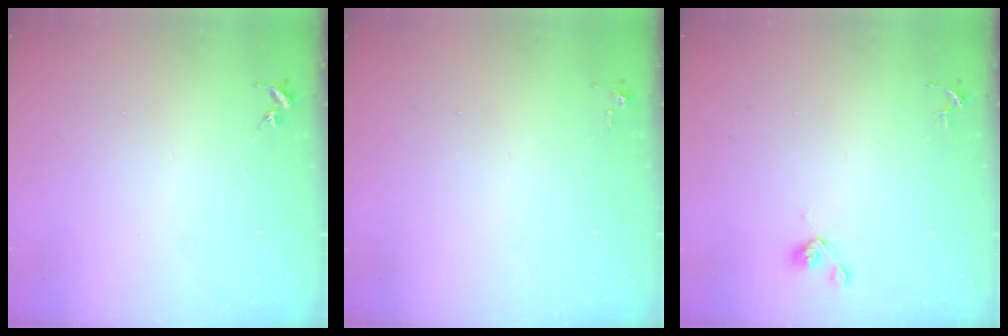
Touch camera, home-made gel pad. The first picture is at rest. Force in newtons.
{"total": 3.8, "press": 3.8, "slide": 0.6}
{"total": 4.4, "press": 4.3, "slide": 0.6}